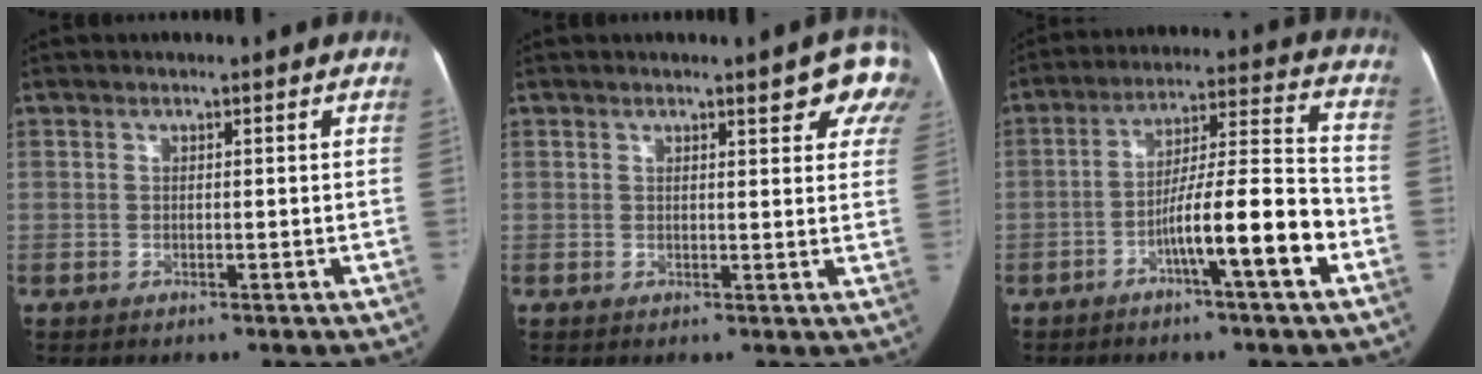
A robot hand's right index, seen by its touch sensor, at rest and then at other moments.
{"total": 6.9, "force": [5.0, 2.0, 4.4], "torque": [-0.038, -0.003, 0.036]}
{"total": 12.2, "force": [-5.2, 0.1, 11.0], "torque": [-0.172, 0.015, -0.084]}